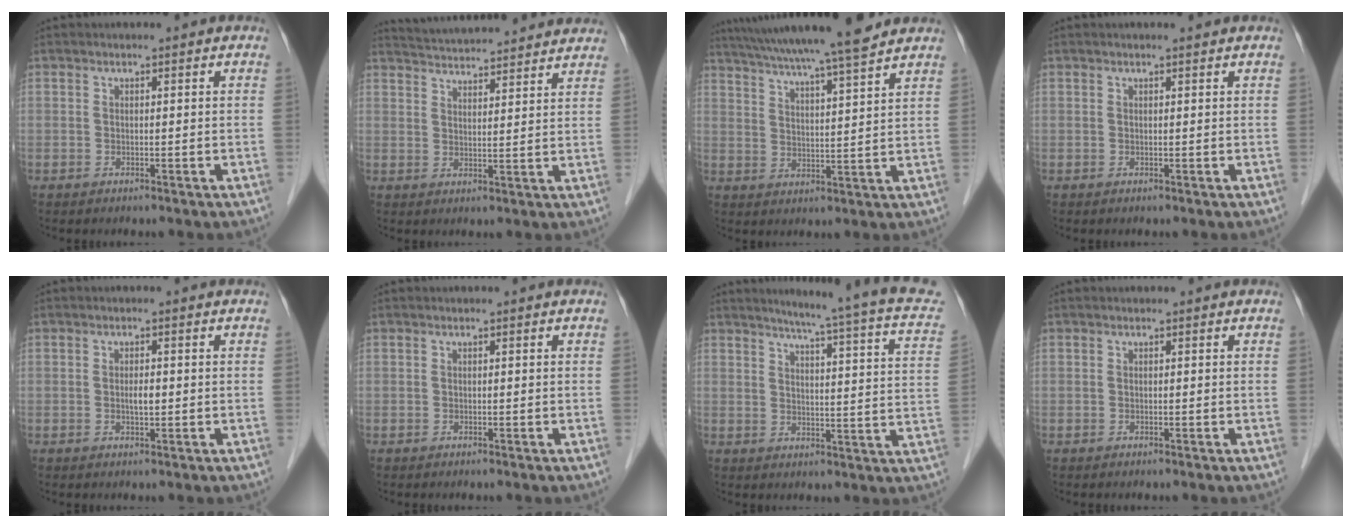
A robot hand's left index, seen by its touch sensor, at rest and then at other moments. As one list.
[{"total": 15.9, "force": [15.0, 1.6, 5.1], "torque": [-0.085, 0.033, 0.206]}, {"total": 17.2, "force": [15.0, -0.4, 8.4], "torque": [-0.147, 0.015, 0.223]}, {"total": 1.3, "force": [1.1, -0.1, 0.7], "torque": [-0.010, 0.008, 0.018]}, {"total": 1.6, "force": [-0.1, 0.5, 1.5], "torque": [-0.029, 0.001, -0.001]}, {"total": 0.0}, {"total": 18.4, "force": [15.2, 0.8, 10.3], "torque": [-0.139, -0.028, 0.167]}, {"total": 0.0}]